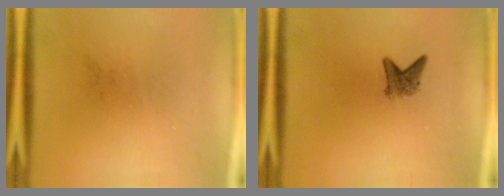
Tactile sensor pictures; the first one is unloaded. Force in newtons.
{"total": 2.1}